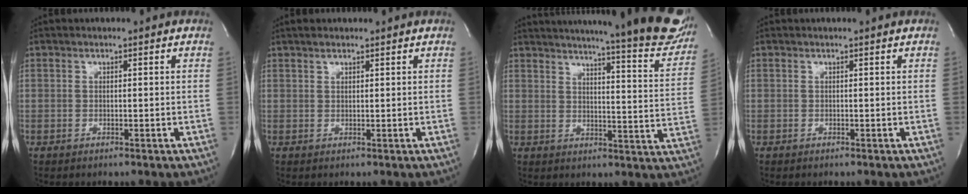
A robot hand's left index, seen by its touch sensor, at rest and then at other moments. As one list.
[{"total": 1.5, "force": [1.2, 0.5, 0.7], "torque": [-0.016, 0.001, 0.021]}, {"total": 26.3, "force": [22.7, 2.6, 13.0], "torque": [-0.186, -0.068, 0.265]}, {"total": 0.0}]